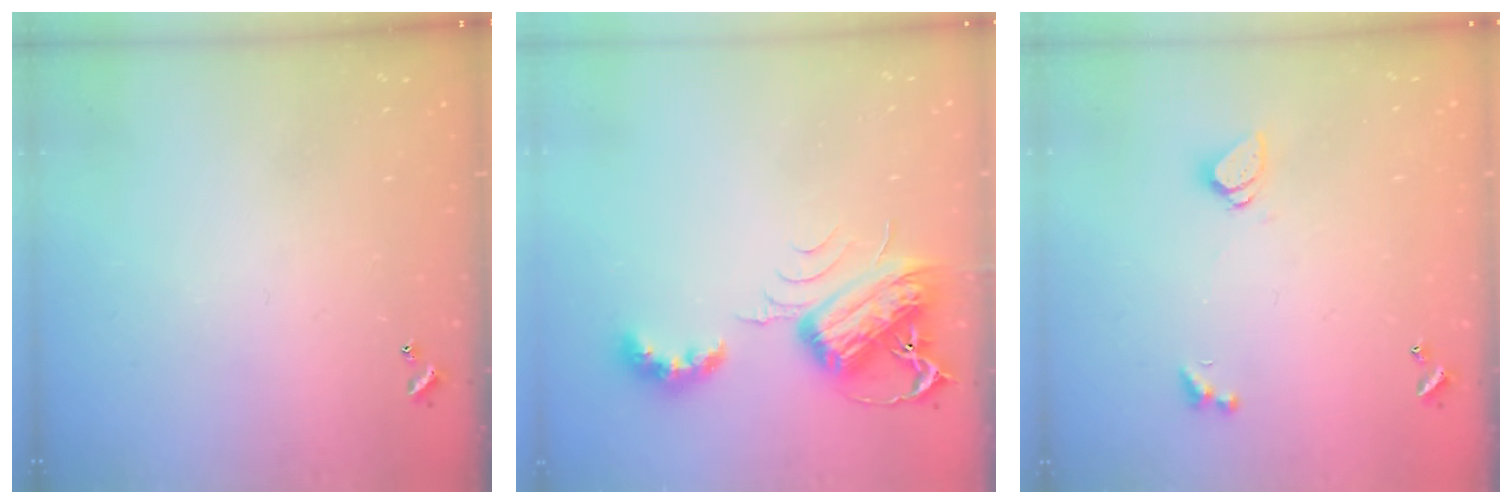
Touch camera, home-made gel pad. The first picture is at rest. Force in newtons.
{"total": 8.7, "press": 8.7, "slide": 0.5}
{"total": 1.2, "press": 1.1, "slide": 0.5}